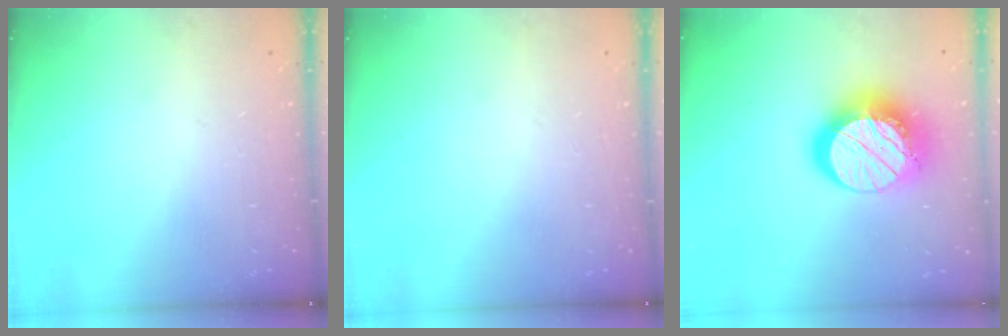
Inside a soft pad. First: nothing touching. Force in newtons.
{"total": 0.0}
{"total": 18.4, "press": 18.3, "slide": 1.5}